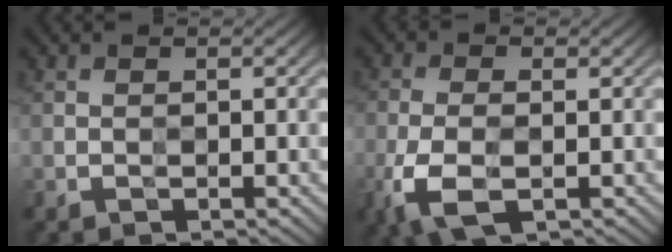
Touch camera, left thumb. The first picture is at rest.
{"total": 6.4, "force": [-2.4, 3.0, 5.0], "torque": [-0.128, -0.008, -0.051]}